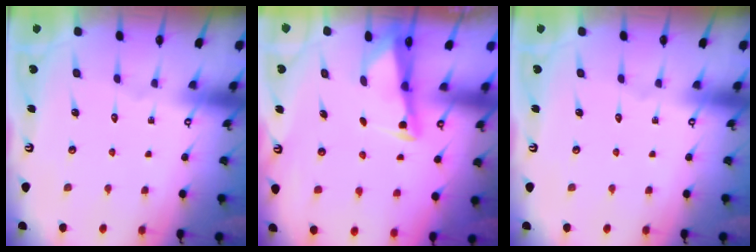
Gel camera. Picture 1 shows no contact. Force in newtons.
{"total": 2.8, "press": 2.8, "slide": 0.2}
{"total": 0.0}